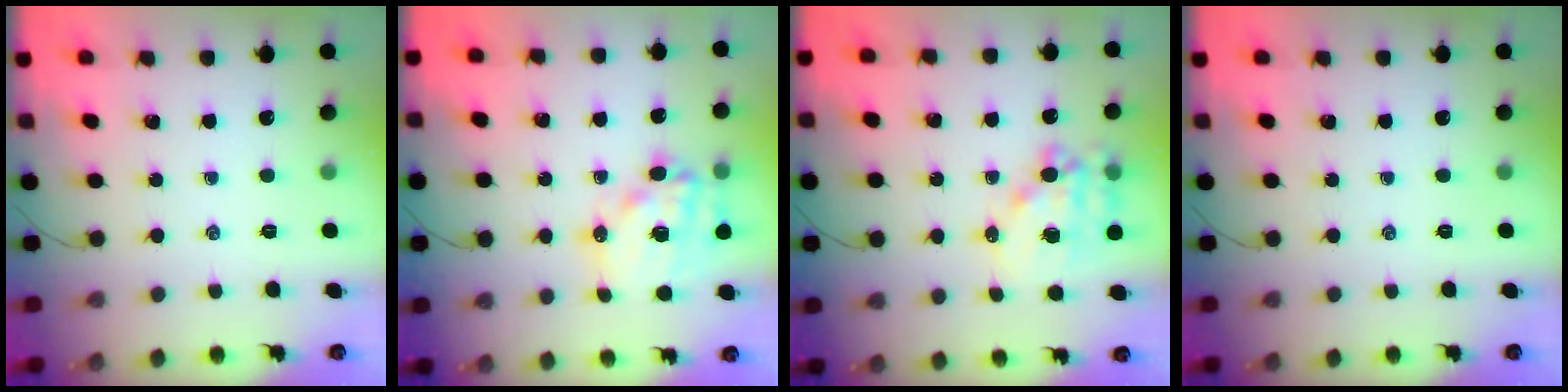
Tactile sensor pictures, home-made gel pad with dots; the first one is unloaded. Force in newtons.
{"total": 15.6, "press": 15.2, "slide": 3.4}
{"total": 12.0, "press": 11.7, "slide": 3.0}
{"total": 0.0}